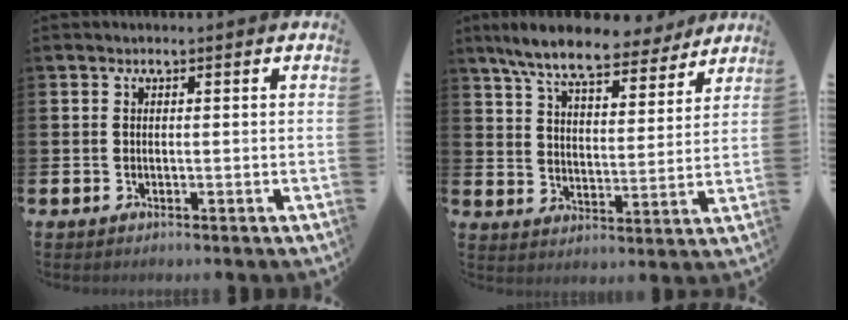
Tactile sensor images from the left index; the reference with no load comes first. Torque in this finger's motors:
{"motor_torque": [0.99, -1.15, 1.06, 0.21]}